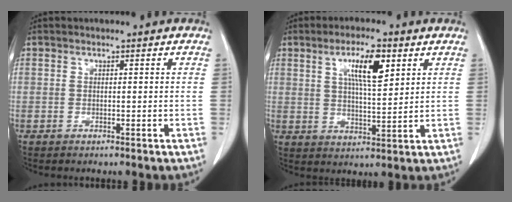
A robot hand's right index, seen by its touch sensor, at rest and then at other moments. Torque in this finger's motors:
{"motor_torque": [0.67, 0.31, 0.29, 0.10]}